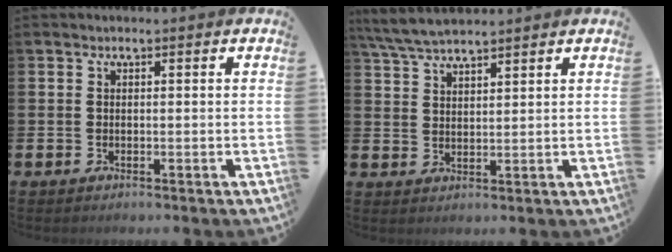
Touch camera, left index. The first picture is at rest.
{"total": 5.2, "force": [4.8, 0.8, 1.7], "torque": [-0.054, -0.012, 0.090]}